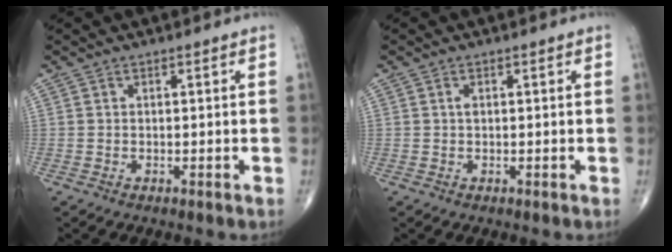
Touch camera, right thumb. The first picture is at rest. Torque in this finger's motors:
{"motor_torque": [0.38, 0.25, -0.04, -0.13, -0.04]}